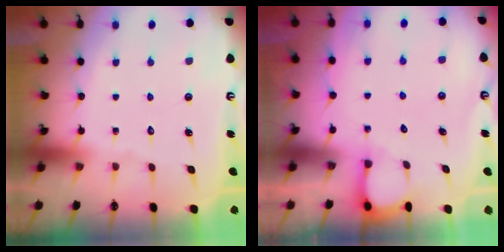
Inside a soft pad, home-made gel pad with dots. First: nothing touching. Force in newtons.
{"total": 2.1, "press": 2.1, "slide": 0.3}